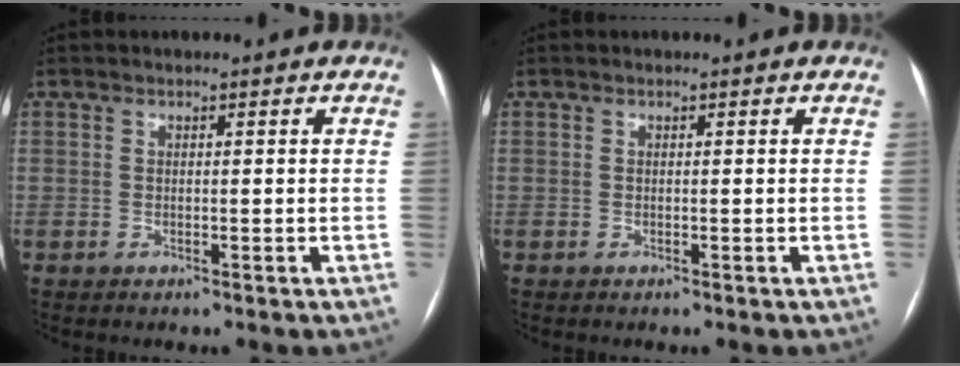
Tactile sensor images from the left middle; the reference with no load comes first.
{"total": 0.0}